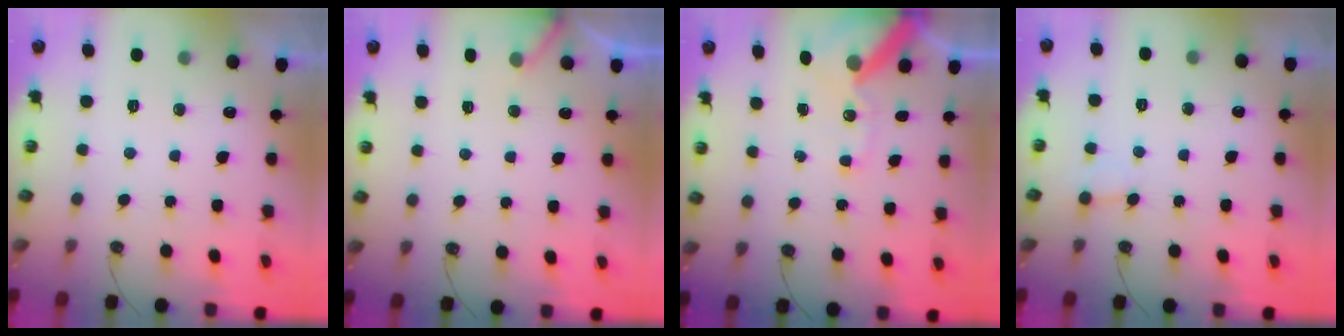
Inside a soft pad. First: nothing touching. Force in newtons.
{"total": 3.7, "press": 3.7, "slide": 0.3}
{"total": 11.3, "press": 11.2, "slide": 1.7}
{"total": 2.0, "press": 2.0, "slide": 0.1}